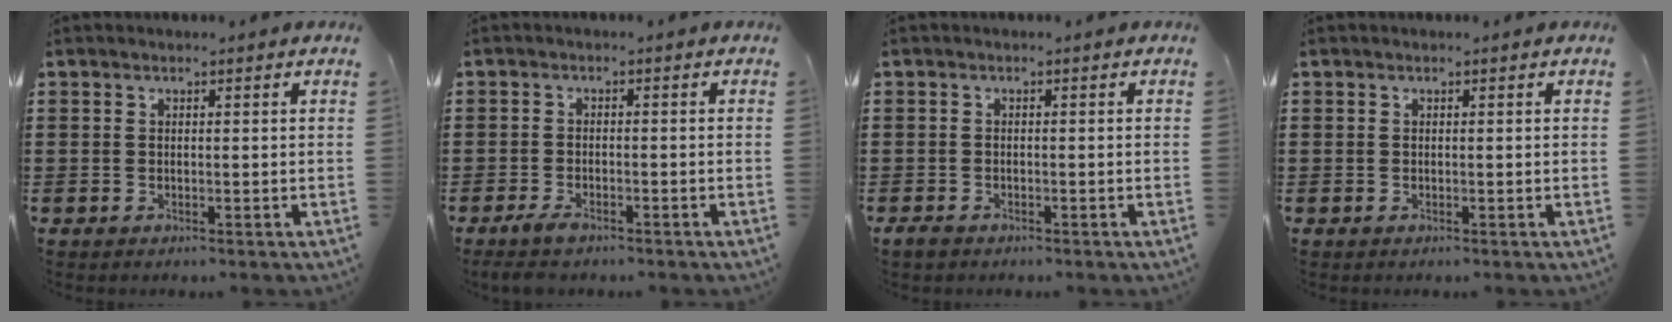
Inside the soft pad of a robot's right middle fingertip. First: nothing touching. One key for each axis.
{"total": 2.5, "fx": -1.8, "fy": 0.7, "fz": 1.6, "tx": -0.043, "ty": -0.005, "tz": -0.037}
{"total": 1.1, "fx": -0.8, "fy": 0.6, "fz": 0.4, "tx": -0.010, "ty": -0.001, "tz": -0.018}
{"total": 0.0}